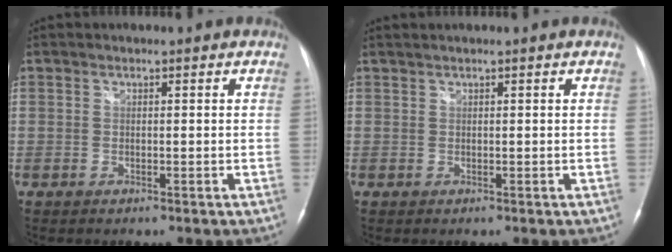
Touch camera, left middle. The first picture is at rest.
{"total": 1.1, "force": [0.9, -0.1, 0.6], "torque": [-0.015, 0.014, 0.022]}